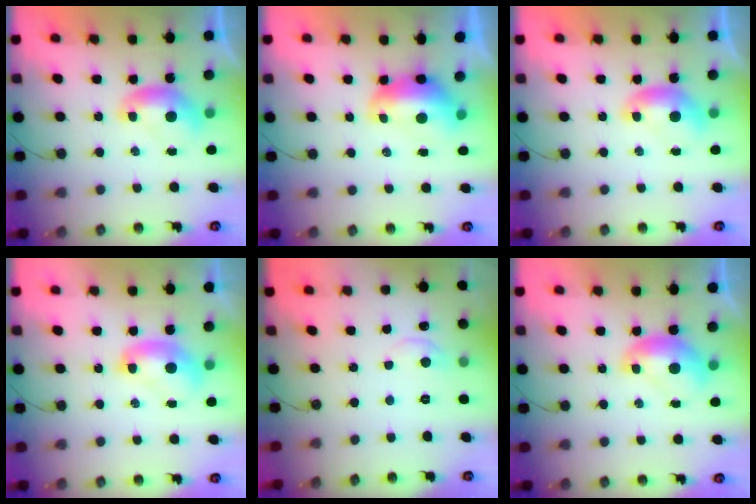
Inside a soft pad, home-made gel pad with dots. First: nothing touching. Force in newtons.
{"total": 2.7, "press": 2.5, "slide": 1.1}
{"total": 0.0}
{"total": 2.1, "press": 2.1, "slide": 0.2}
{"total": 0.0}
{"total": 1.6, "press": 1.5, "slide": 0.2}